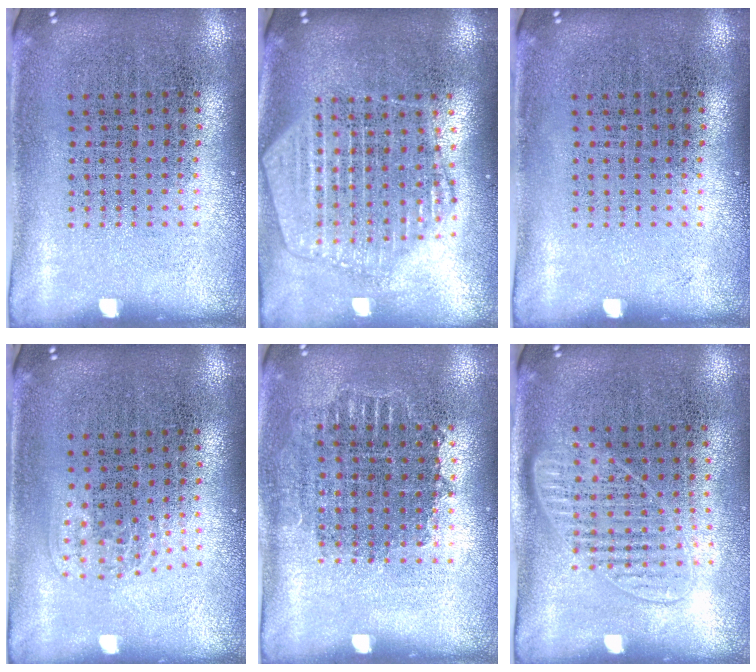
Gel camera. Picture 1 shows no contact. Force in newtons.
{"total": 2.1, "press": 1.9, "slide": 0.9}
{"total": 0.0}
{"total": 1.0, "press": 0.7, "slide": 0.8}
{"total": 0.9, "press": 0.8, "slide": 0.3}
{"total": 1.2, "press": 1.1, "slide": 0.4}